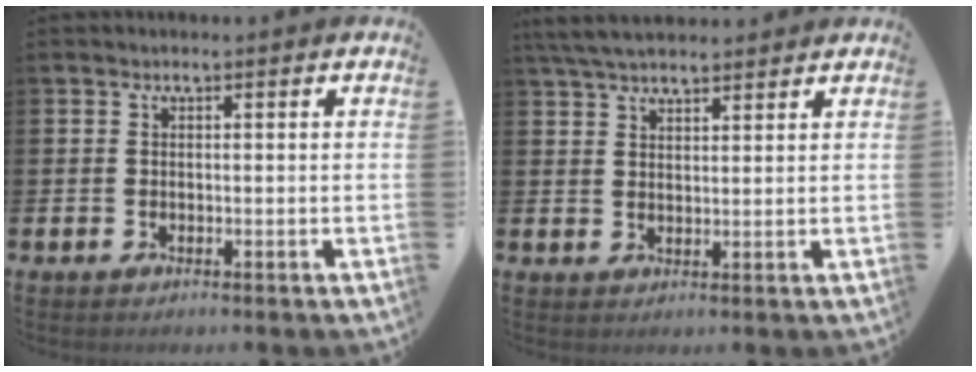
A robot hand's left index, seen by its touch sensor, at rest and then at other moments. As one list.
[{"total": 5.0, "force": [4.6, 1.1, 1.5], "torque": [-0.040, -0.009, 0.087]}]